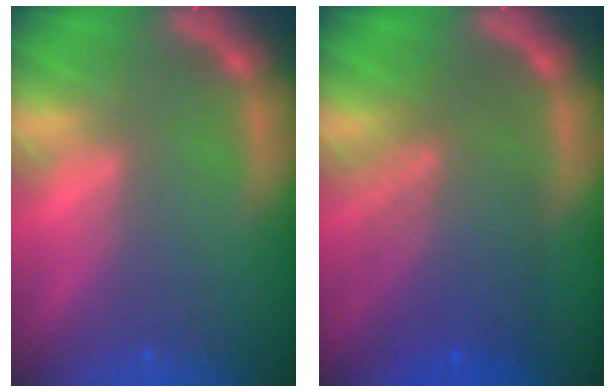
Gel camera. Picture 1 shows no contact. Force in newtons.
{"total": 7.5}